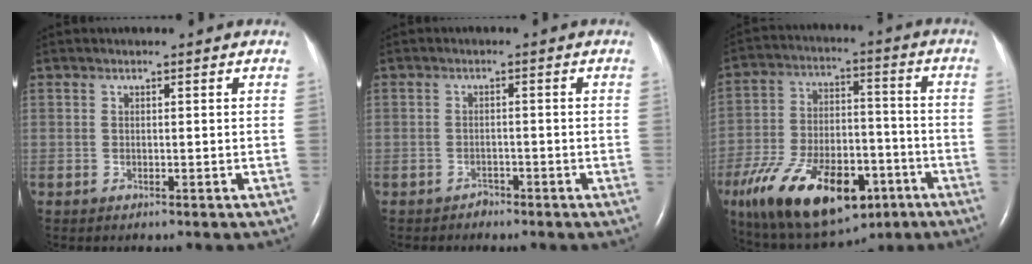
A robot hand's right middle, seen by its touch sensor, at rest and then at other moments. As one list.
[{"total": 1.2, "force": [-1.1, 0.6, -0.1], "torque": [-0.001, 0.001, -0.022]}, {"total": 23.3, "force": [-12.3, 11.1, 16.4], "torque": [-0.312, -0.013, -0.196]}]